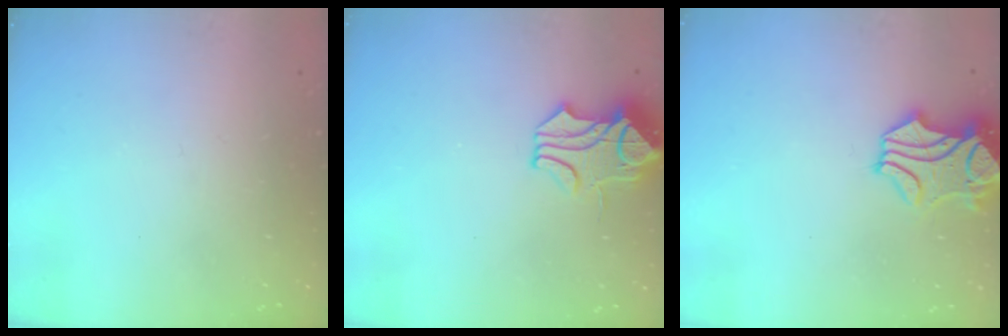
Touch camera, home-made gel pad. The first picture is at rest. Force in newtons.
{"total": 1.4, "press": 0.3, "slide": 1.4}
{"total": 2.0, "press": 1.5, "slide": 1.3}